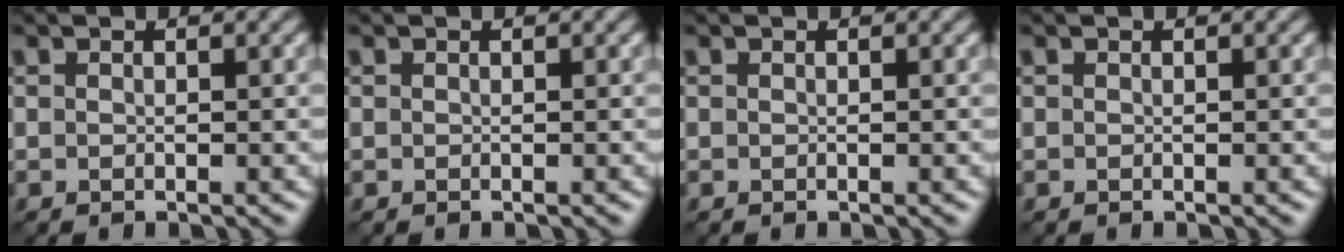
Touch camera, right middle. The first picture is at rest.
{"total": 0.0}
{"total": 0.0}
{"total": 0.0}